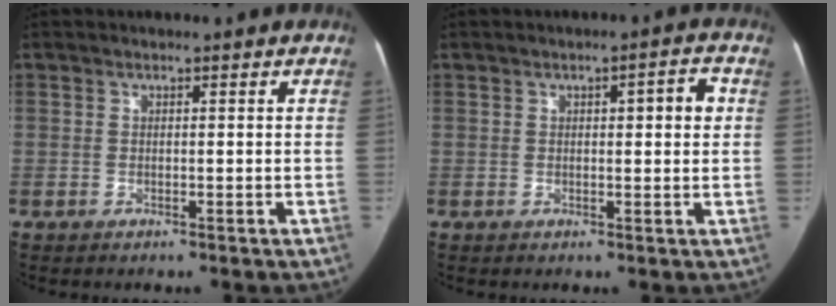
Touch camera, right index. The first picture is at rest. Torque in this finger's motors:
{"motor_torque": [-0.09, 0.12, -0.08, 0.00]}